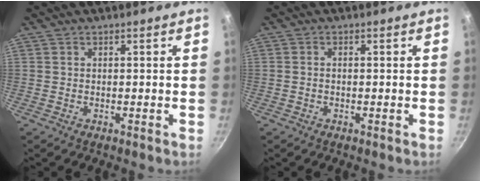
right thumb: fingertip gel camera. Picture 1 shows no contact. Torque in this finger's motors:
{"motor_torque": [-0.06, -0.42, -0.37, 0.09, 0.01]}